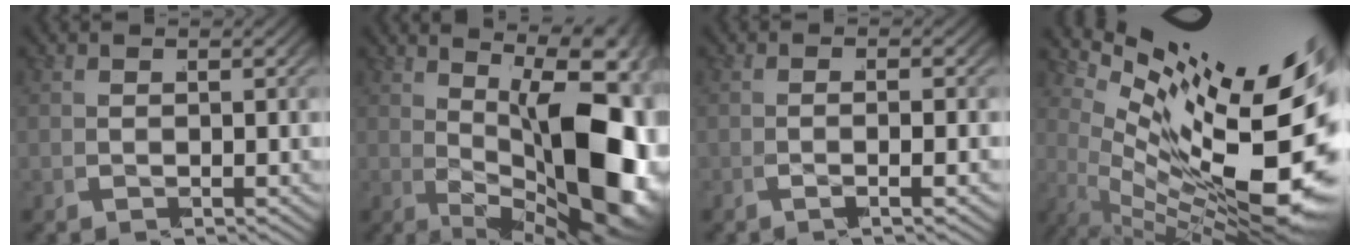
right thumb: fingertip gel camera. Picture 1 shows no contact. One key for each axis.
{"total": 18.7, "fx": -0.5, "fy": 9.6, "fz": 16.0, "tx": -0.238, "ty": -0.039, "tz": 0.012}
{"total": 2.1, "fx": -1.0, "fy": 0.5, "fz": 1.7, "tx": -0.037, "ty": 0.001, "tz": -0.026}
{"total": 18.8, "fx": 0.9, "fy": 9.6, "fz": 16.1, "tx": -0.221, "ty": -0.031, "tz": 0.021}